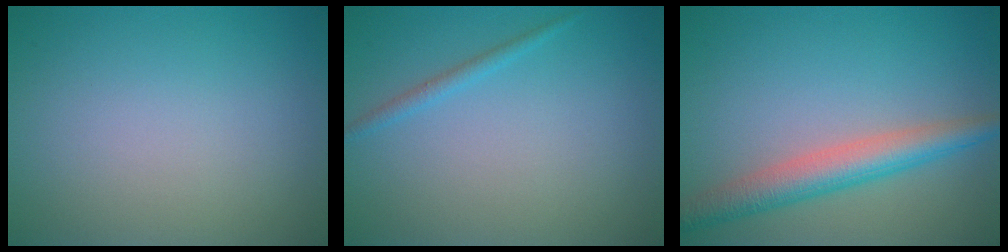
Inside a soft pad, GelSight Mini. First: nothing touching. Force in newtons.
{"total": 1.1, "press": 1.0, "slide": 0.1}
{"total": 4.5, "press": 4.5, "slide": 0.2}